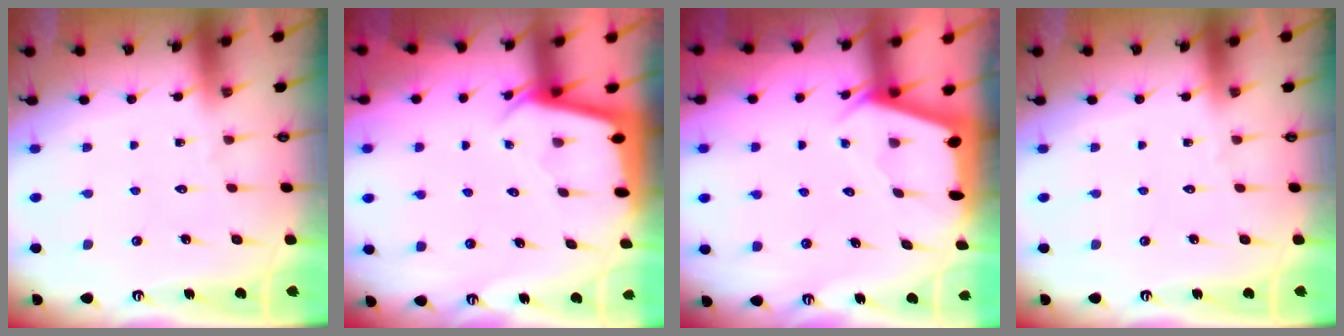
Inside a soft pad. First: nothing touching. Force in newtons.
{"total": 2.3, "press": 2.3, "slide": 0.0}
{"total": 2.4, "press": 2.3, "slide": 0.3}
{"total": 0.0}